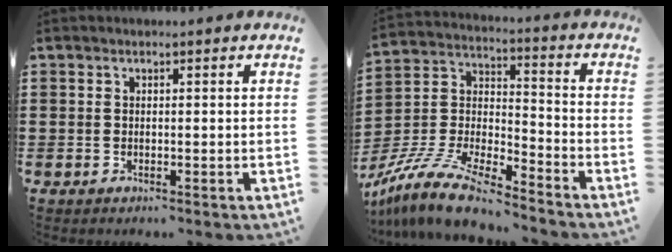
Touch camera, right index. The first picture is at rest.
{"total": 11.6, "force": [-10.4, 1.6, 5.0], "torque": [-0.115, 0.011, -0.211]}